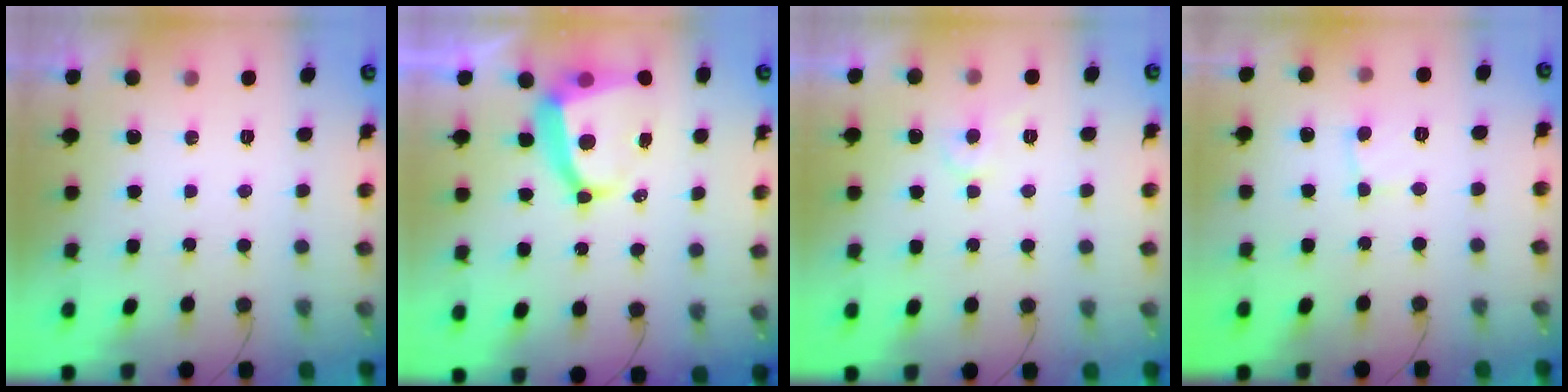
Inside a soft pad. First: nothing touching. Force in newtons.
{"total": 10.0, "press": 9.9, "slide": 1.5}
{"total": 5.5, "press": 5.5, "slide": 0.6}
{"total": 2.9, "press": 2.9, "slide": 0.2}